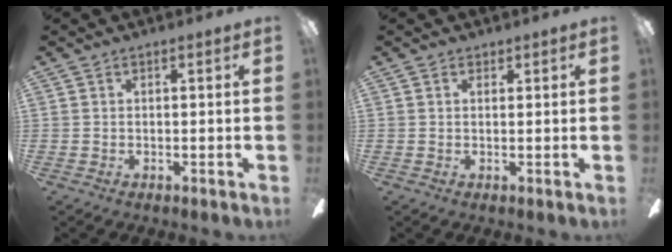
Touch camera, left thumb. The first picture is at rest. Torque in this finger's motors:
{"motor_torque": [-0.08, -0.12, 0.34, -0.33, -0.03]}